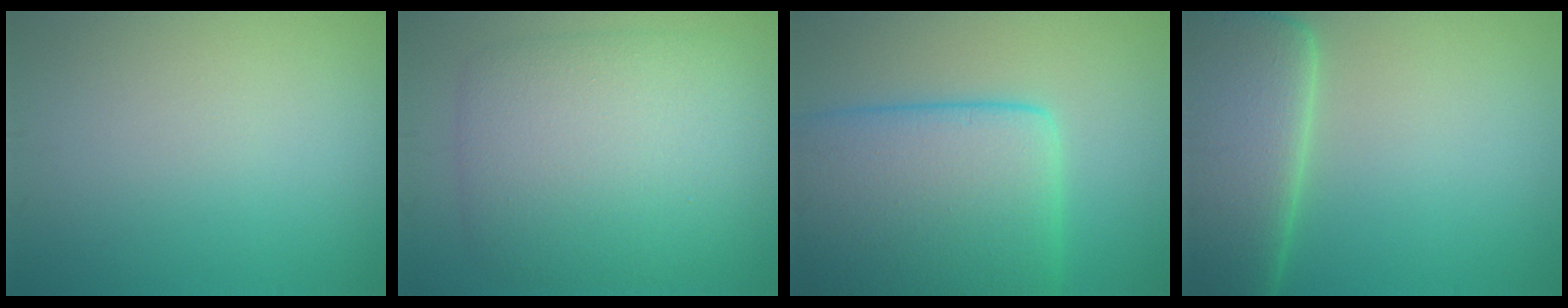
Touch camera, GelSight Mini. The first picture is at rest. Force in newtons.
{"total": 9.3, "press": 9.3, "slide": 0.2}
{"total": 14.6, "press": 14.6, "slide": 0.1}
{"total": 11.1, "press": 11.1, "slide": 0.7}